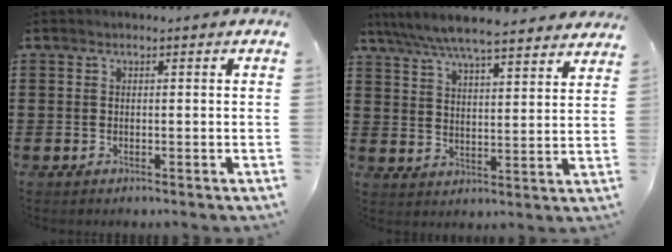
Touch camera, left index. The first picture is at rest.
{"total": 6.9, "force": [6.4, 0.5, 2.3], "torque": [-0.070, -0.030, 0.114]}